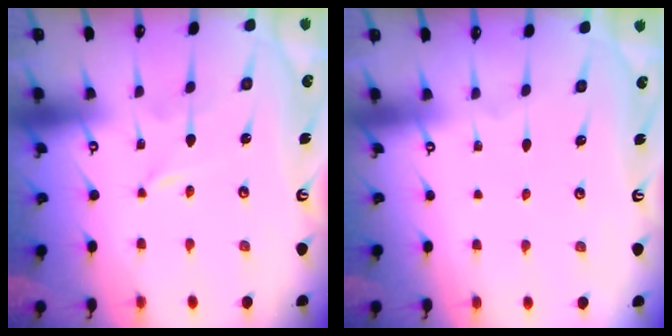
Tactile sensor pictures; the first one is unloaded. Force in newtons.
{"total": 0.0}